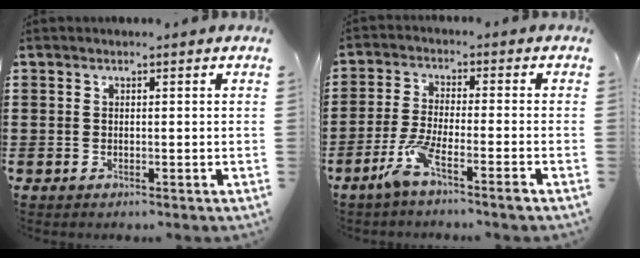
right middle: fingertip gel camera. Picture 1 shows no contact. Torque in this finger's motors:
{"motor_torque": [1.13, -0.89, 0.15, 0.13]}